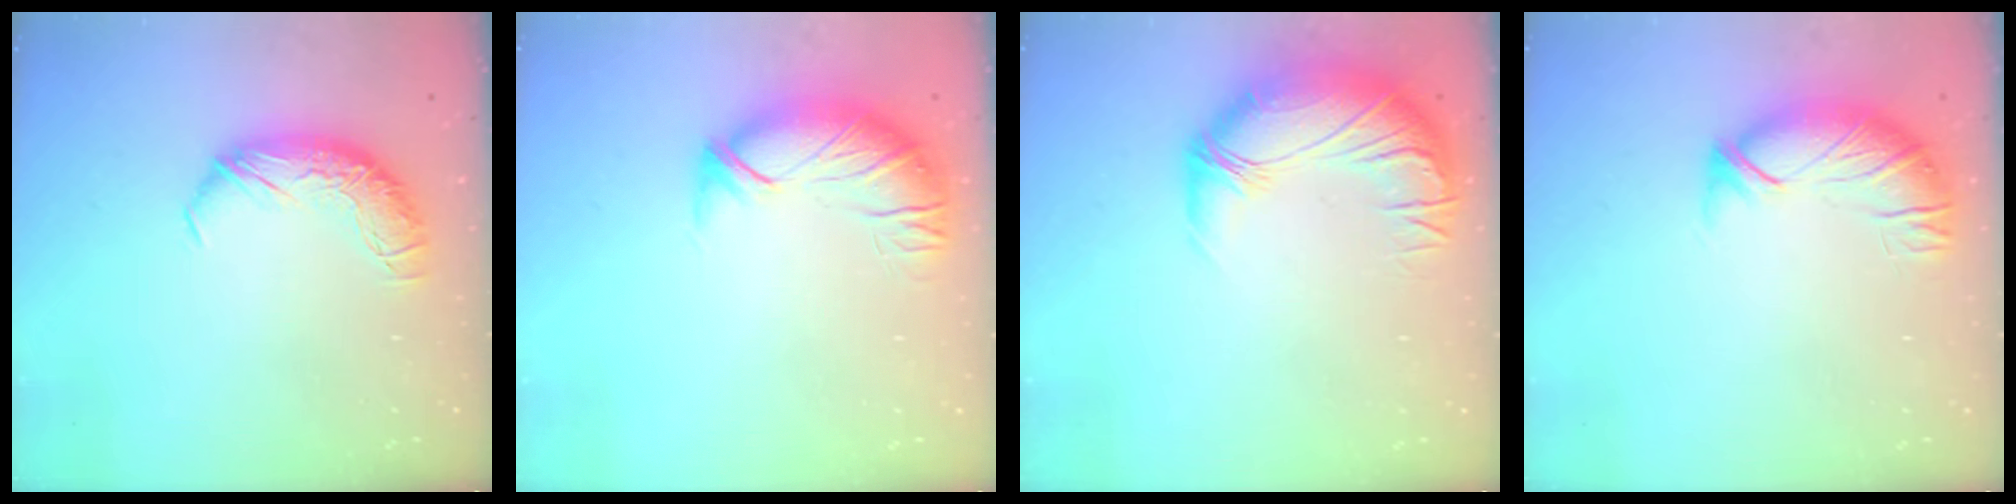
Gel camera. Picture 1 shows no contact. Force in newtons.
{"total": 2.8, "press": 1.3, "slide": 2.5}
{"total": 3.4, "press": 1.5, "slide": 3.1}
{"total": 3.2, "press": 2.1, "slide": 2.5}